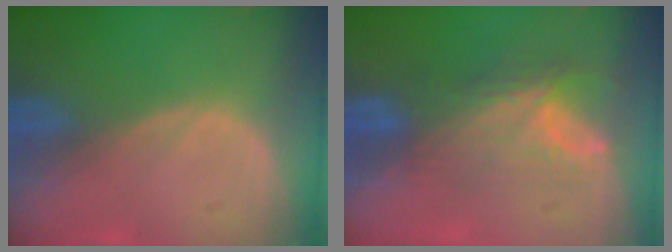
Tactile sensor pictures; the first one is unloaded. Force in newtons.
{"total": 8.0, "press": 6.6, "slide": 4.5}